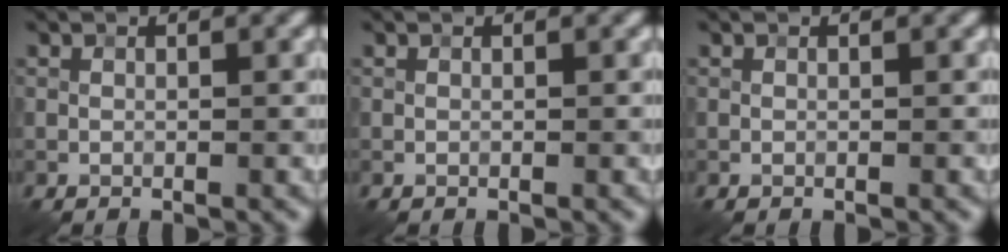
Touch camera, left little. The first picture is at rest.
{"total": 0.0}
{"total": 0.0}